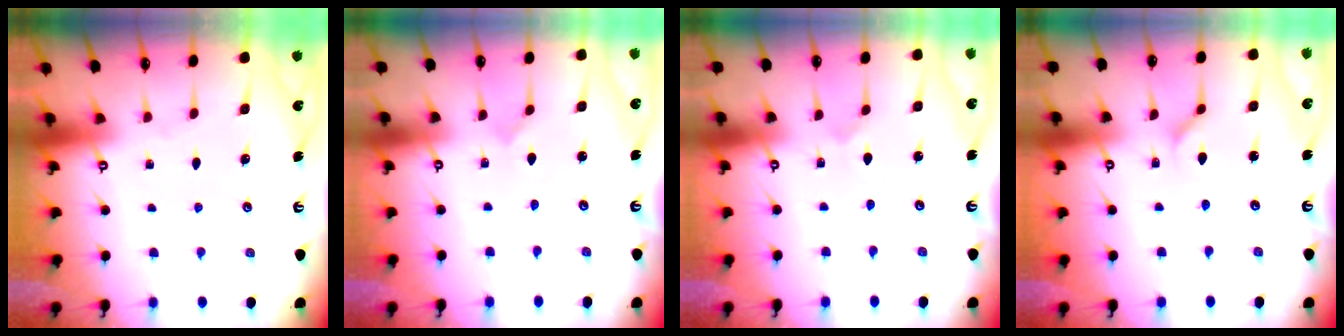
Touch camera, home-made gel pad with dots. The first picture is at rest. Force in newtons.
{"total": 0.0}
{"total": 0.0}
{"total": 2.2, "press": 2.2, "slide": 0.3}